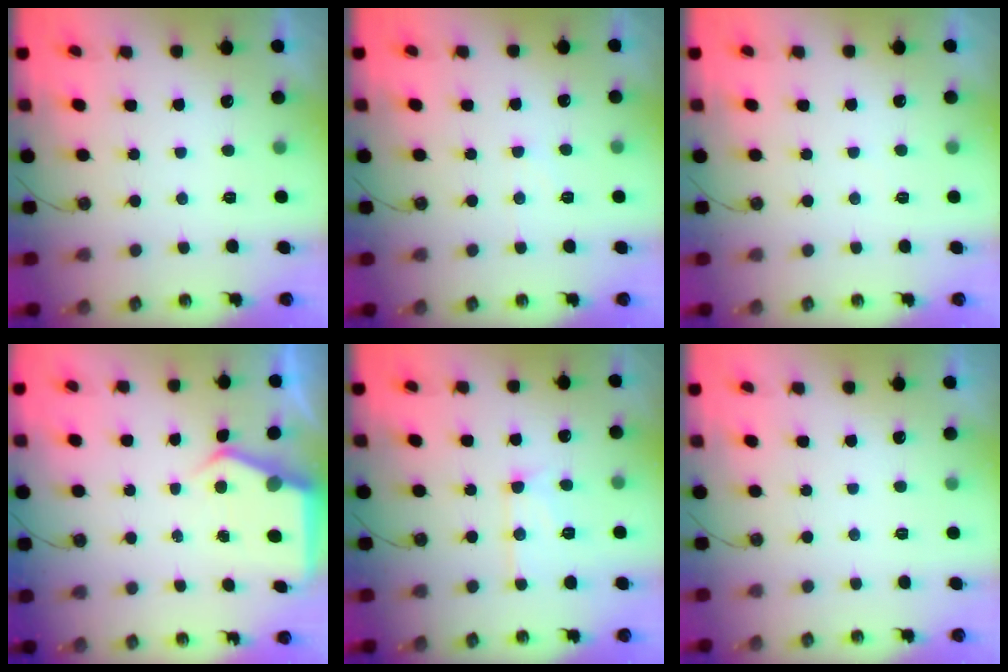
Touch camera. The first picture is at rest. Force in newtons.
{"total": 5.3, "press": 5.3, "slide": 0.8}
{"total": 1.8, "press": 1.8, "slide": 0.4}
{"total": 4.6, "press": 4.6, "slide": 0.7}
{"total": 10.9, "press": 10.9, "slide": 1.0}
{"total": 0.0}